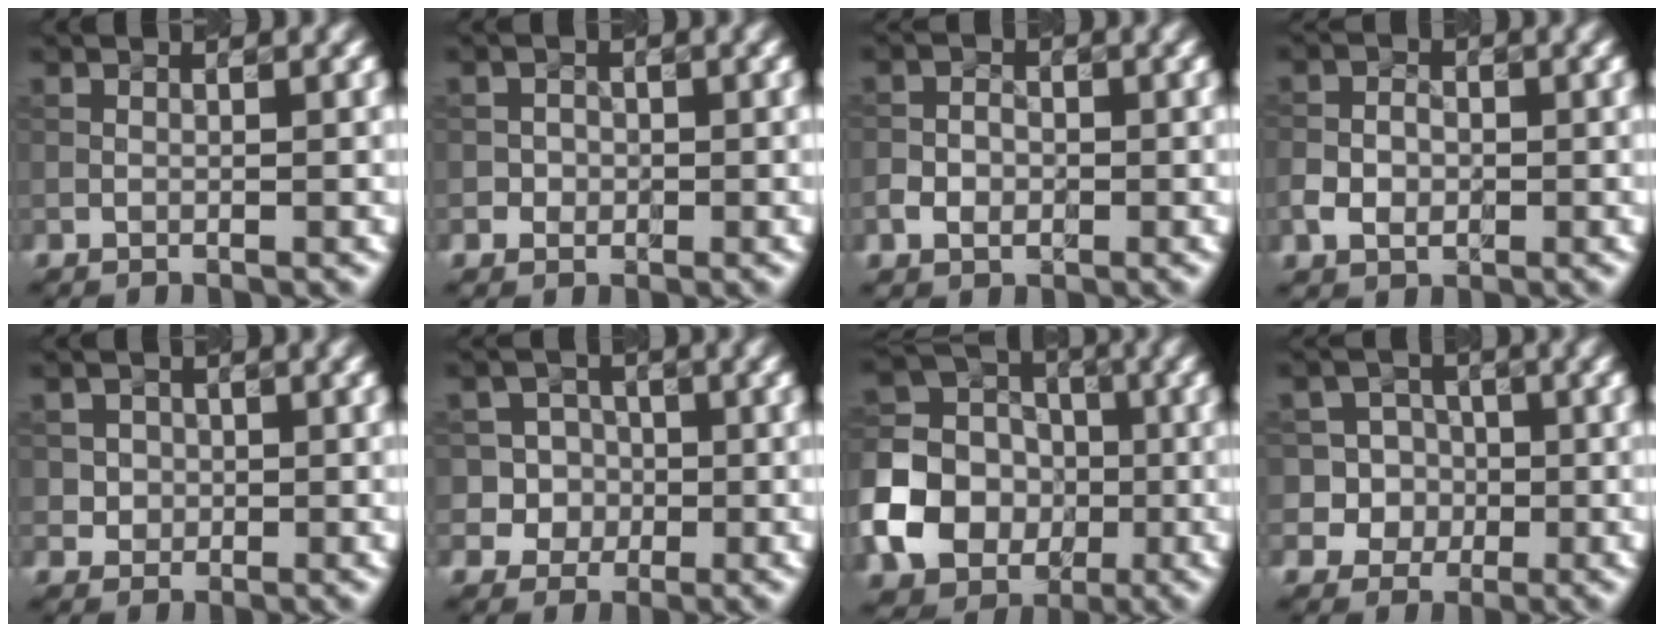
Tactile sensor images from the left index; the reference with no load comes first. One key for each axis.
{"total": 1.2, "fx": -0.2, "fy": 1.2, "fz": 0.3, "tx": 0.010, "ty": -0.001, "tz": -0.007}
{"total": 2.2, "fx": -0.7, "fy": 1.7, "fz": 1.1, "tx": -0.013, "ty": -0.001, "tz": -0.017}
{"total": 2.7, "fx": -0.7, "fy": 2.1, "fz": 1.6, "tx": -0.028, "ty": -0.001, "tz": -0.018}
{"total": 2.2, "fx": 0.4, "fy": 2.0, "fz": 0.6, "tx": -0.002, "ty": -0.004, "tz": 0.015}
{"total": 4.5, "fx": -0.3, "fy": 4.4, "fz": 0.8, "tx": 0.004, "ty": 0.020, "tz": -0.017}
{"total": 8.9, "fx": -2.5, "fy": 7.5, "fz": 4.0, "tx": -0.083, "ty": 0.000, "tz": -0.057}
{"total": 5.8, "fx": -0.2, "fy": 5.7, "fz": 1.1, "tx": -0.007, "ty": 0.026, "tz": -0.018}